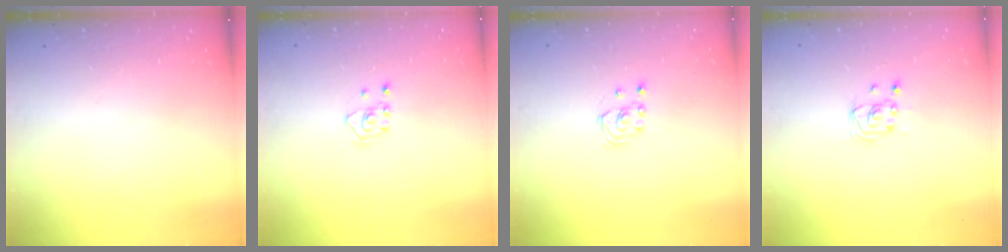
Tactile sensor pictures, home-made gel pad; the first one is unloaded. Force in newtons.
{"total": 2.0, "press": 1.8, "slide": 0.9}
{"total": 1.9, "press": 1.9, "slide": 0.2}
{"total": 2.2, "press": 2.2, "slide": 0.2}